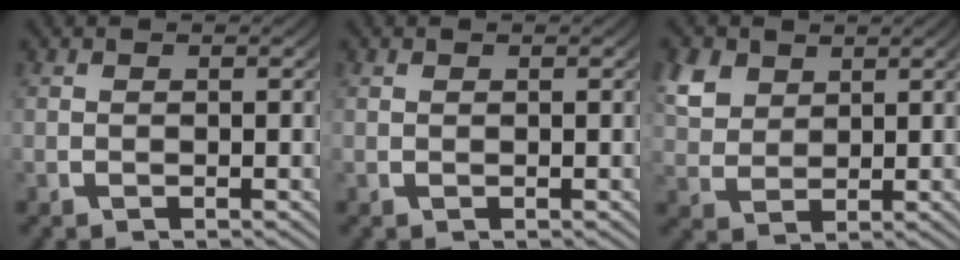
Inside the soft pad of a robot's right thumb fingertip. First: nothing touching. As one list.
[{"total": 0.0}, {"total": 5.1, "force": [2.2, 3.7, 2.8], "torque": [-0.068, -0.007, 0.047]}]